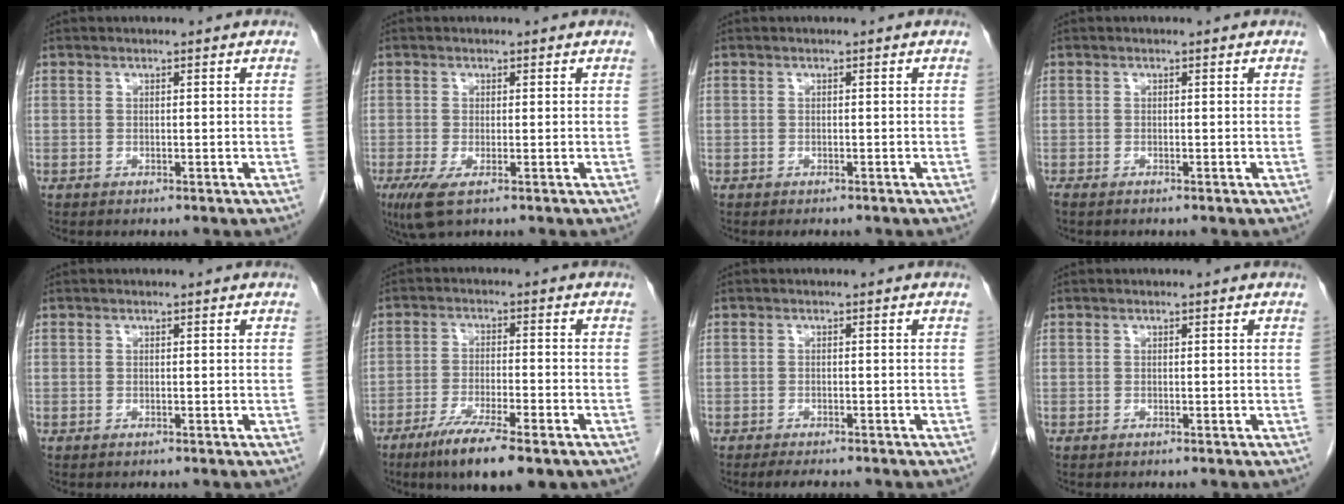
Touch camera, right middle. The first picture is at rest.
{"total": 3.9, "force": [-1.9, 0.8, 3.3], "torque": [-0.070, -0.015, -0.030]}
{"total": 1.5, "force": [-1.2, 0.6, 0.5], "torque": [-0.006, -0.002, -0.014]}
{"total": 1.1, "force": [-0.9, 0.2, 0.5], "torque": [-0.011, -0.003, -0.012]}
{"total": 0.0}
{"total": 10.4, "force": [-6.8, 1.5, 7.7], "torque": [-0.128, -0.022, -0.105]}
{"total": 3.9, "force": [-3.4, 0.9, 1.8], "torque": [-0.025, -0.007, -0.045]}
{"total": 0.0}